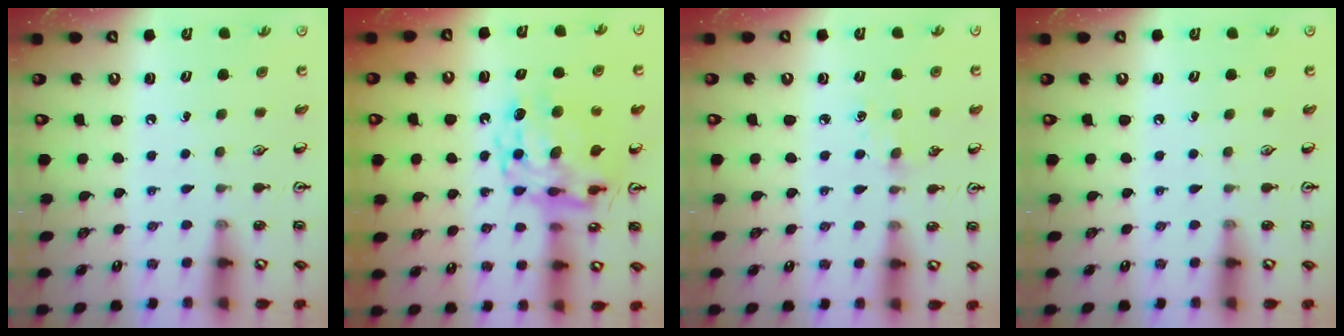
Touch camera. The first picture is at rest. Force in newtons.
{"total": 12.6, "press": 12.6, "slide": 1.1}
{"total": 3.4, "press": 3.4, "slide": 0.5}
{"total": 0.0}